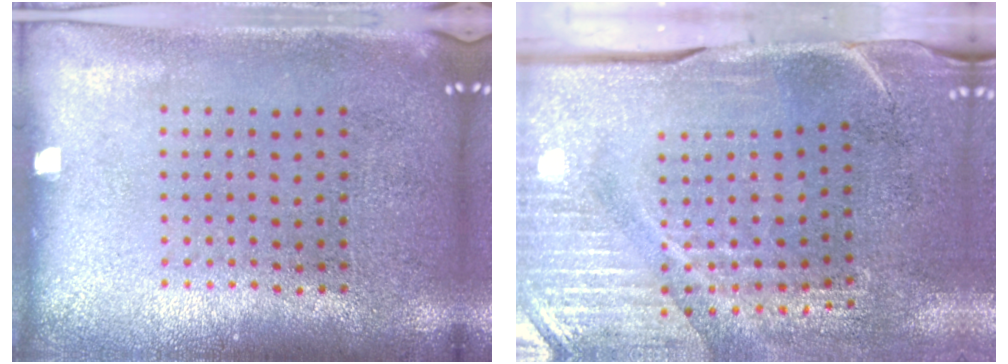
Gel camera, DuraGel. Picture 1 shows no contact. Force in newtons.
{"total": 4.7, "press": 4.0, "slide": 2.5}